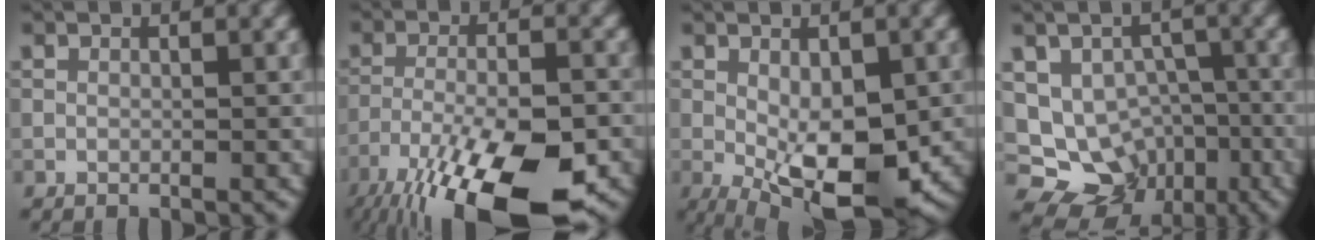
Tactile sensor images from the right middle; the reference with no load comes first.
{"total": 16.8, "force": [-10.9, 5.6, 11.6], "torque": [-0.194, -0.039, -0.169]}
{"total": 10.2, "force": [-2.7, 4.6, 8.7], "torque": [-0.146, -0.017, -0.033]}
{"total": 8.8, "force": [-3.3, 7.2, 3.8], "torque": [-0.050, -0.002, -0.058]}